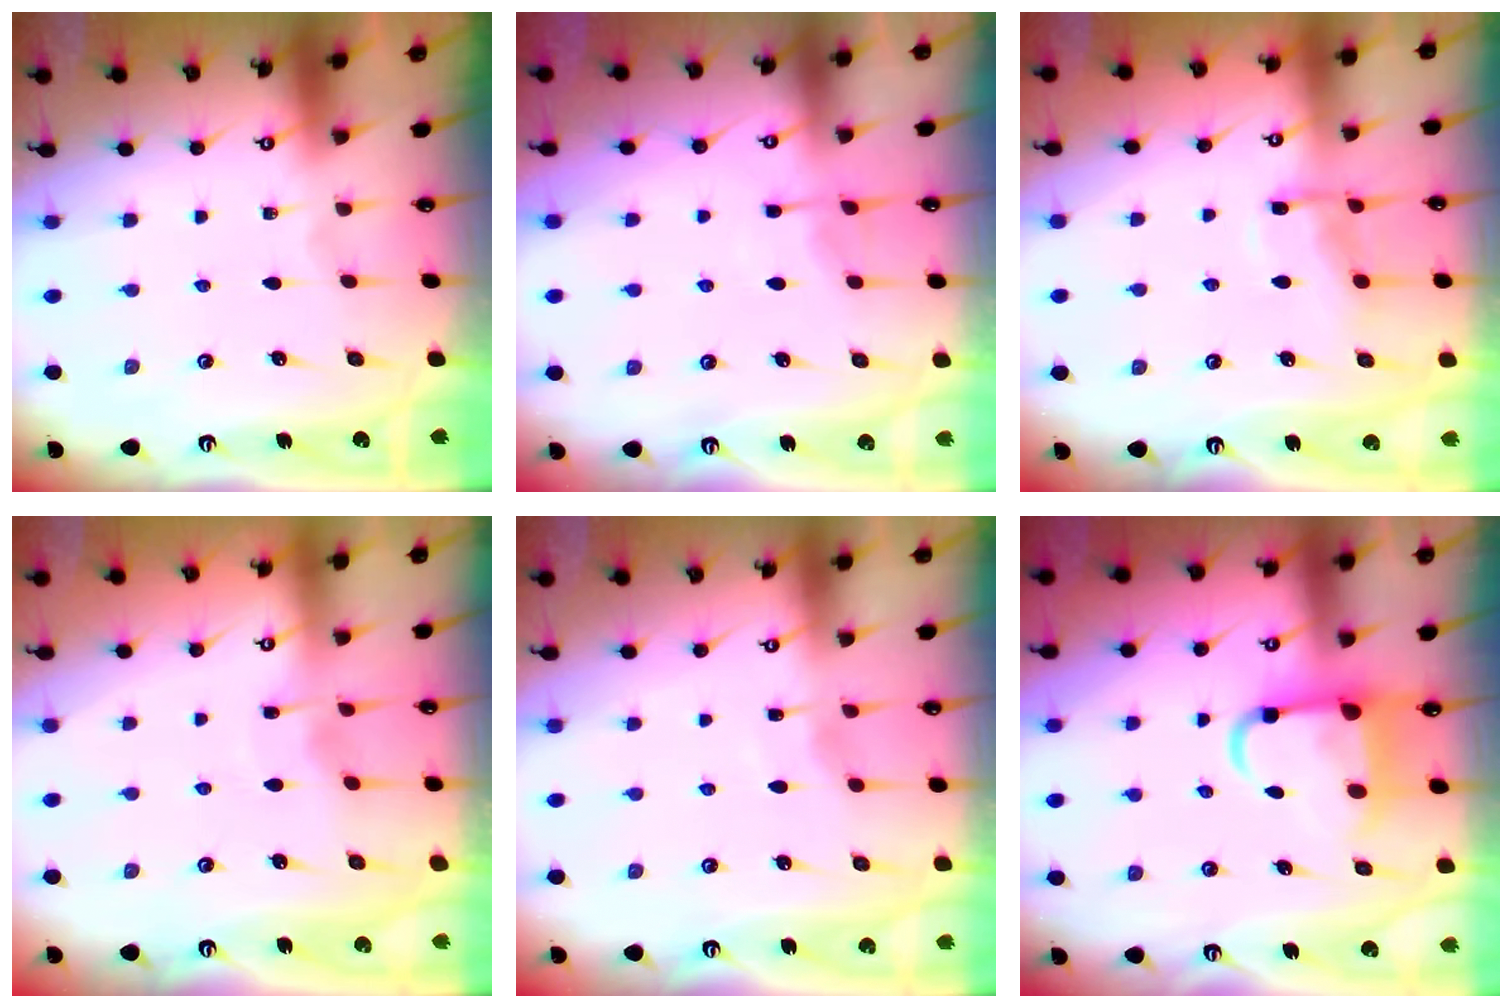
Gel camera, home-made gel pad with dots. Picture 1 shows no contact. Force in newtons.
{"total": 4.1, "press": 4.0, "slide": 0.5}
{"total": 9.9, "press": 9.9, "slide": 1.0}
{"total": 3.0, "press": 2.9, "slide": 0.4}
{"total": 2.8, "press": 2.7, "slide": 0.3}
{"total": 8.8, "press": 8.6, "slide": 1.6}